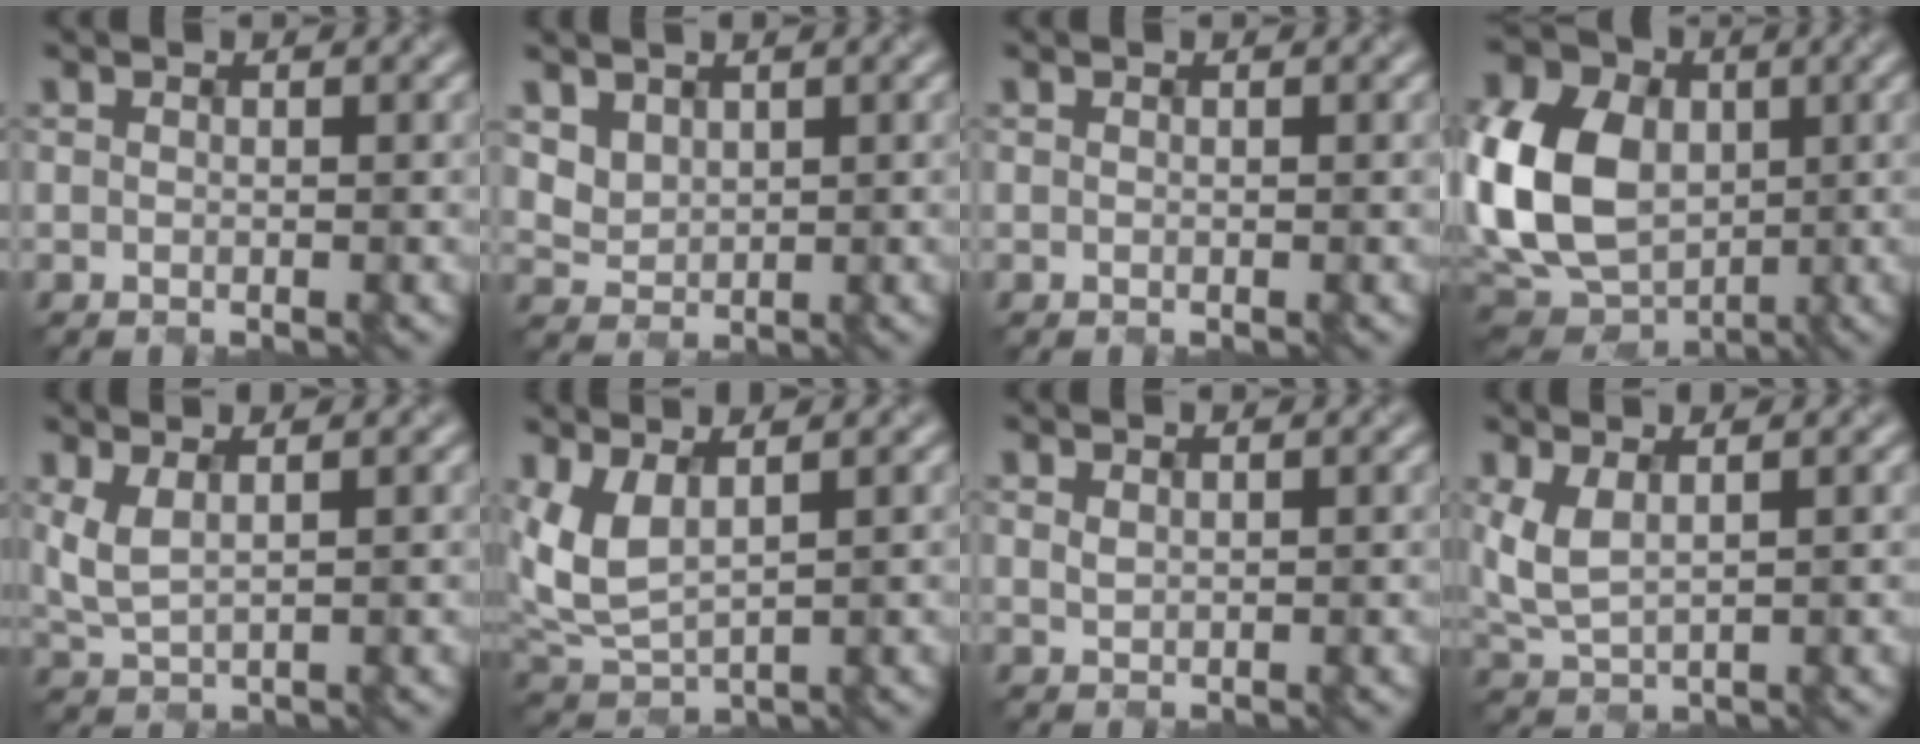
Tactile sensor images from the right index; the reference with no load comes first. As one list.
[{"total": 2.2, "force": [1.4, 1.5, 0.7], "torque": [-0.020, -0.005, 0.037]}, {"total": 0.0}, {"total": 12.2, "force": [-0.2, 9.4, 7.8], "torque": [-0.189, -0.001, -0.009]}, {"total": 2.2, "force": [0.9, 0.8, 1.9], "torque": [-0.052, -0.002, 0.021]}, {"total": 3.6, "force": [1.5, 1.7, 2.8], "torque": [-0.077, -0.003, 0.037]}, {"total": 0.6, "force": [0.4, 0.3, 0.3], "torque": [-0.009, -0.001, 0.010]}, {"total": 2.9, "force": [0.9, 1.4, 2.3], "torque": [-0.062, -0.001, 0.023]}]